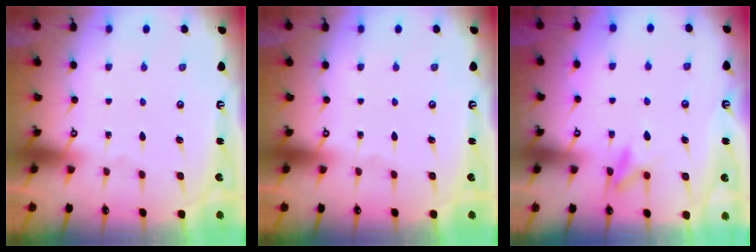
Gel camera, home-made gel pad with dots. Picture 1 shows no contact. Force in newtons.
{"total": 0.0}
{"total": 8.6, "press": 8.5, "slide": 0.8}